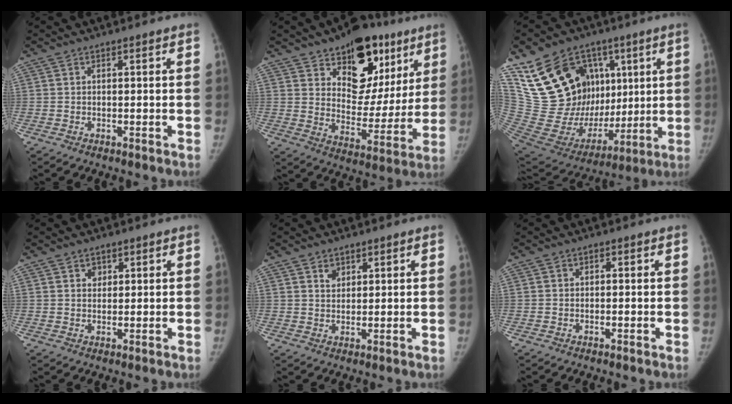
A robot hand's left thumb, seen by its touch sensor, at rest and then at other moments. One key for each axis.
{"total": 20.4, "fx": 11.8, "fy": 11.8, "fz": 11.8, "tx": -0.101, "ty": -0.049, "tz": 0.175}
{"total": 26.7, "fx": 9.8, "fy": 18.7, "fz": 16.4, "tx": -0.255, "ty": -0.001, "tz": 0.194}
{"total": 2.1, "fx": 1.1, "fy": 1.6, "fz": 0.7, "tx": 0.004, "ty": -0.006, "tz": 0.015}
{"total": 2.7, "fx": 1.6, "fy": 1.9, "fz": 0.9, "tx": 0.000, "ty": -0.012, "tz": 0.029}
{"total": 0.7, "fx": -0.2, "fy": 0.7, "fz": 0.2, "tx": 0.004, "ty": 0.004, "tz": -0.007}